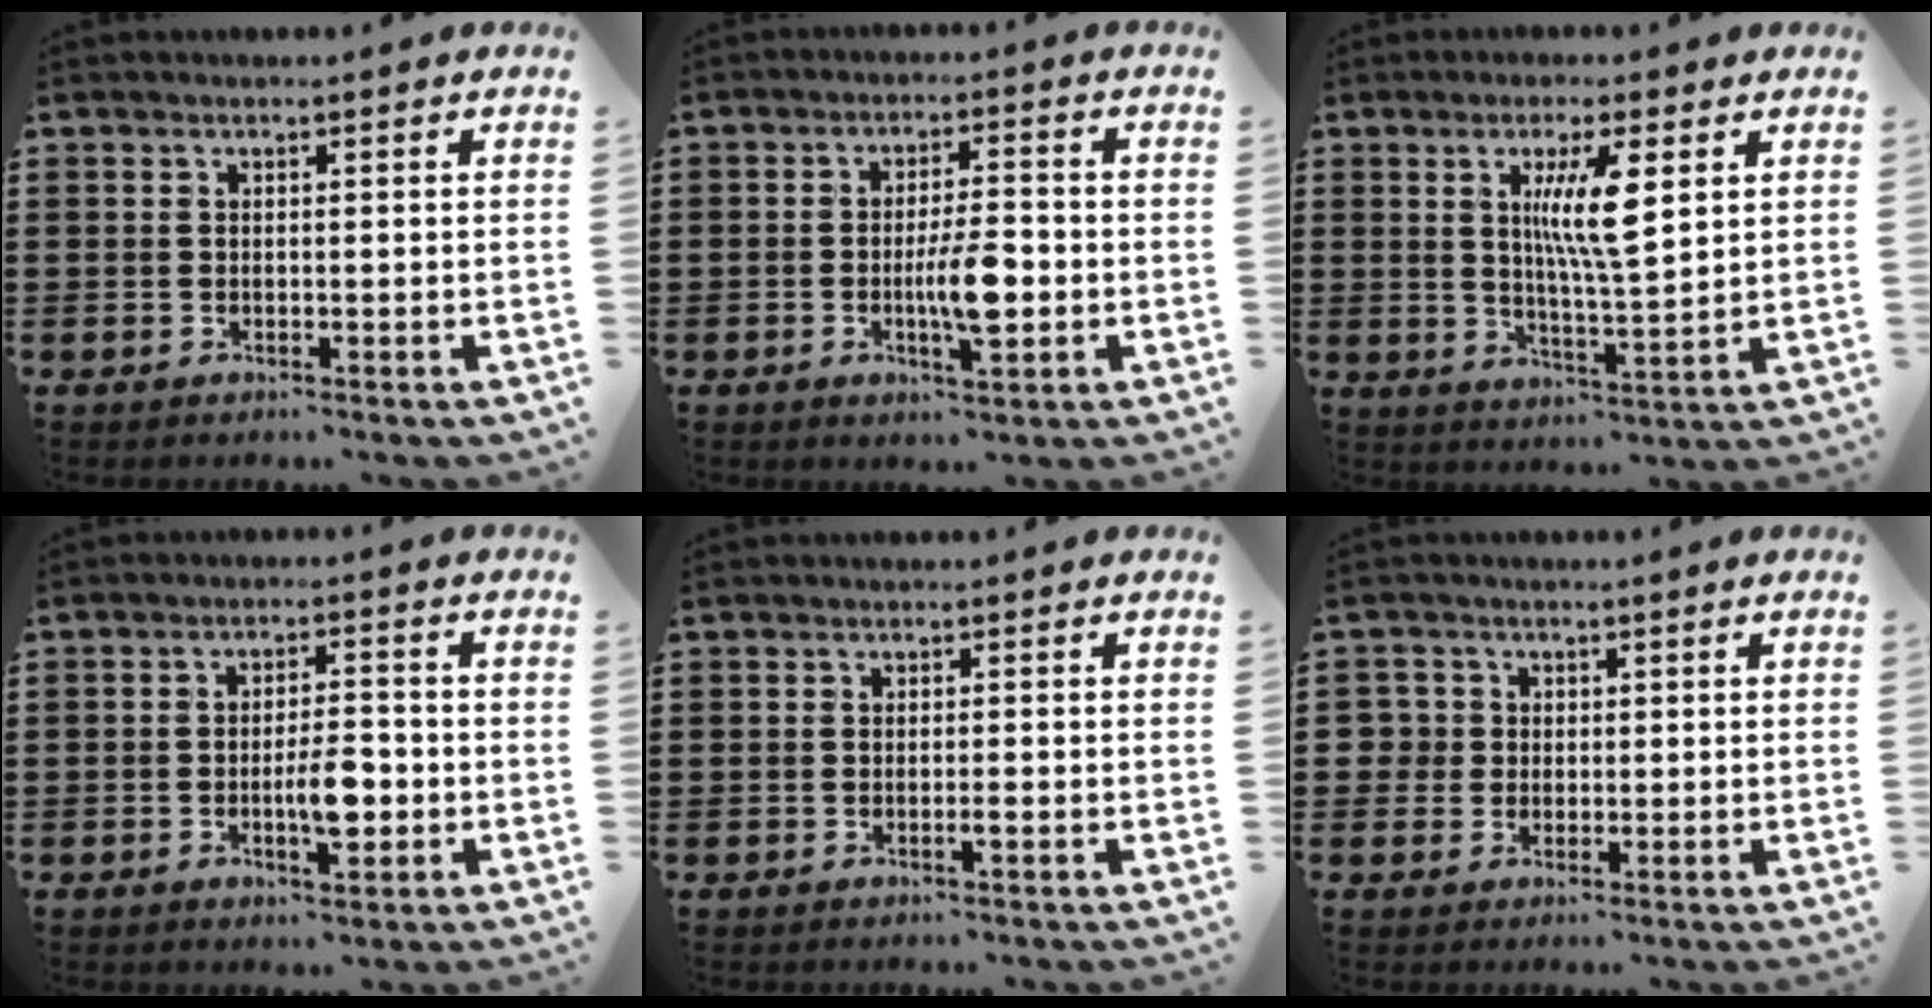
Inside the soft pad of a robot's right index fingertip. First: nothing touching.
{"total": 7.2, "force": [-1.6, 1.9, 6.7], "torque": [-0.126, -0.005, -0.028]}
{"total": 8.0, "force": [2.5, 1.3, 7.5], "torque": [-0.140, 0.000, 0.037]}
{"total": 5.6, "force": [-1.5, 2.1, 4.9], "torque": [-0.082, 0.000, -0.029]}
{"total": 1.3, "force": [-0.6, -0.1, 1.1], "torque": [-0.027, -0.007, -0.013]}
{"total": 2.9, "force": [0.3, 2.9, 0.4], "torque": [-0.023, 0.010, 0.003]}